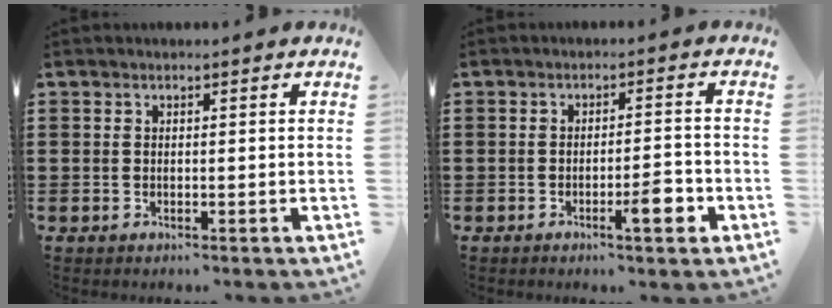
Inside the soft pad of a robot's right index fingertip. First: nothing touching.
{"total": 5.2, "force": [-2.4, 0.9, 4.5], "torque": [-0.060, -0.004, -0.039]}